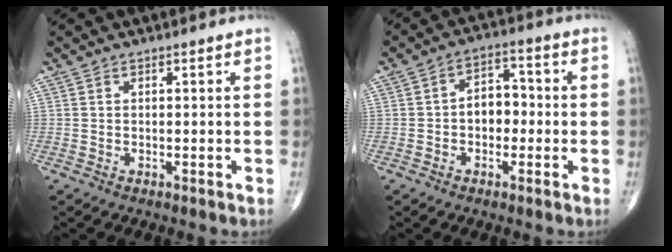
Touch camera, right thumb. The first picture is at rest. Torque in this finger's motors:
{"motor_torque": [0.01, -0.16, 0.50, -0.14, 0.04]}